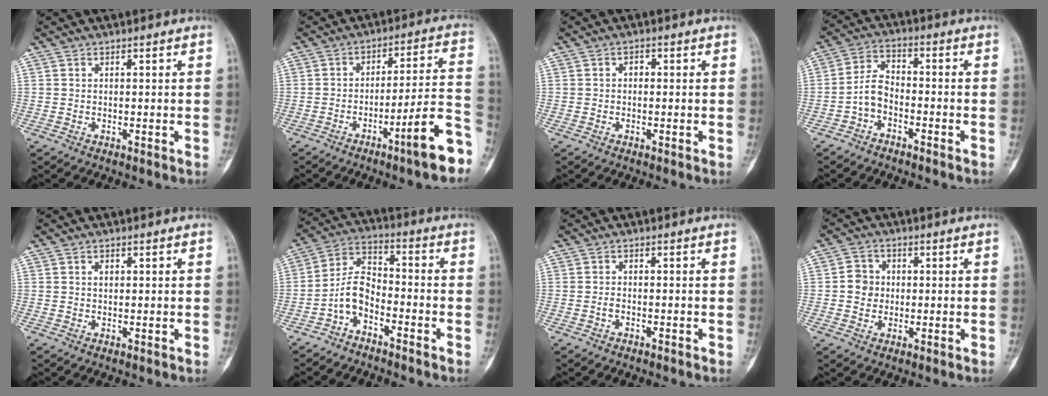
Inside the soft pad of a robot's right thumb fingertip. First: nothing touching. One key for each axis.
{"total": 12.6, "fx": -7.0, "fy": 1.0, "fz": 10.5, "tx": -0.142, "ty": 0.053, "tz": -0.106}
{"total": 1.0, "fx": -0.1, "fy": 0.8, "fz": 0.7, "tx": -0.004, "ty": 0.004, "tz": -0.006}
{"total": 5.3, "fx": -2.6, "fy": 3.2, "fz": 3.3, "tx": -0.061, "ty": 0.032, "tz": -0.060}
{"total": 0.9, "fx": 0.3, "fy": 0.6, "fz": 0.6, "tx": -0.006, "ty": 0.002, "tz": 0.004}
{"total": 7.4, "fx": -4.0, "fy": 4.1, "fz": 4.7, "tx": -0.089, "ty": 0.059, "tz": -0.089}
{"total": 1.0, "fx": -0.6, "fy": 0.5, "fz": 0.7, "tx": -0.012, "ty": 0.005, "tz": -0.011}
{"total": 4.3, "fx": 0.0, "fy": 4.0, "fz": 1.6, "tx": -0.006, "ty": 0.007, "tz": -0.007}